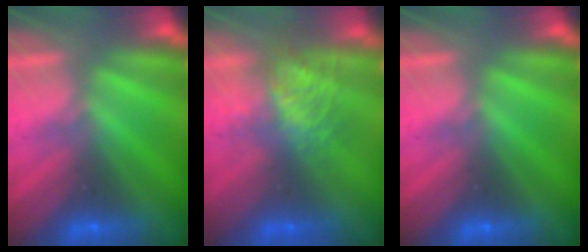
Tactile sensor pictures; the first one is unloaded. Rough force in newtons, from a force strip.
{"total": 7.4}
{"total": 0.0}